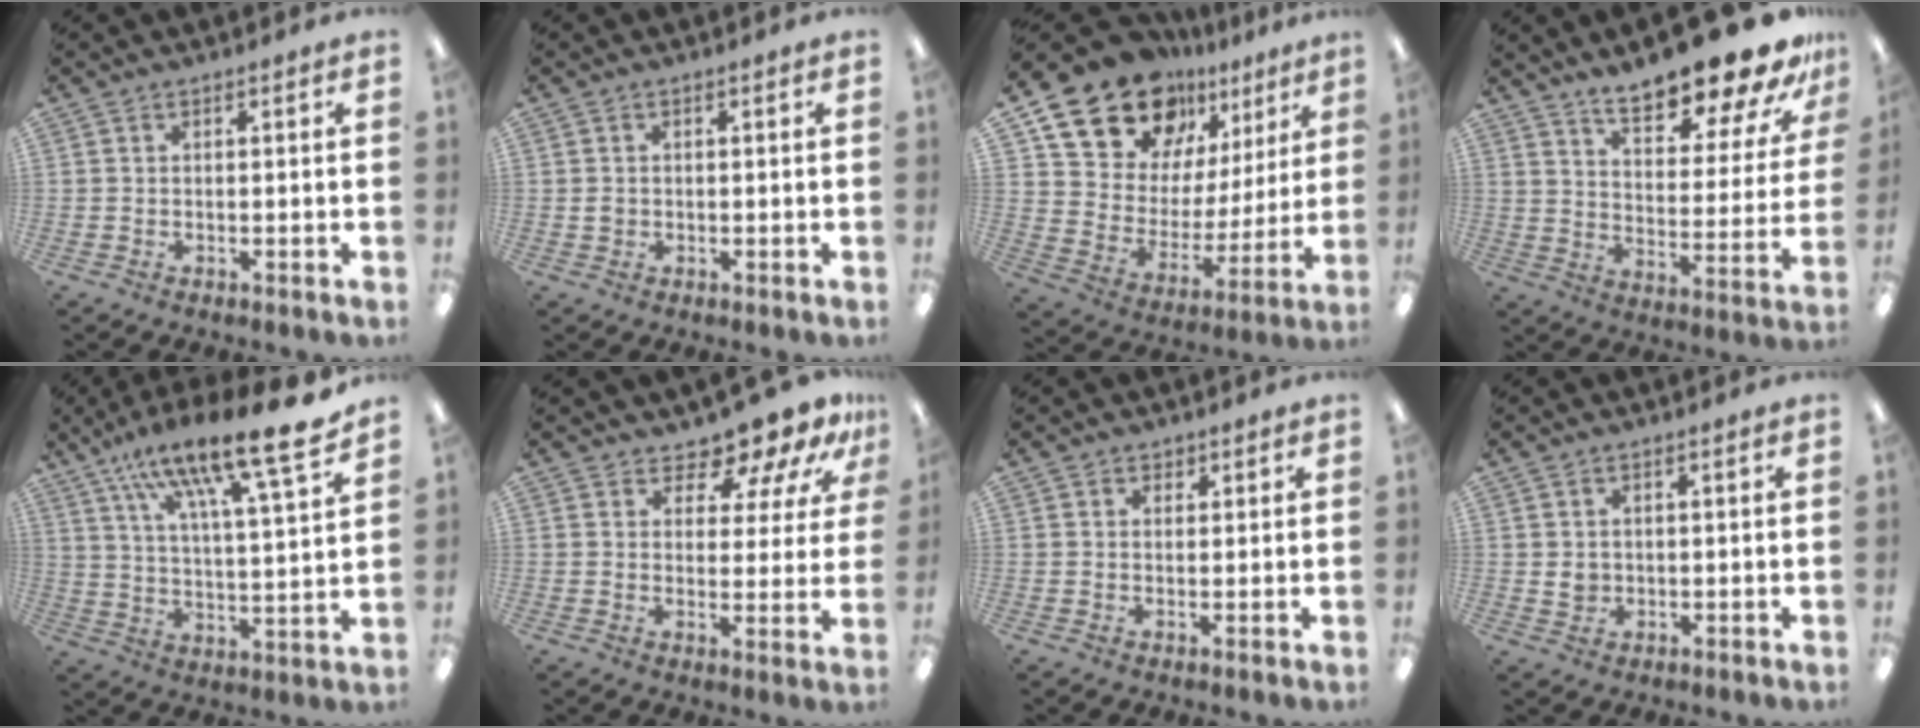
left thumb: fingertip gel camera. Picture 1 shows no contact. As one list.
[{"total": 1.3, "force": [0.1, 1.2, 0.5], "torque": [-0.009, 0.005, -0.001]}, {"total": 18.8, "force": [15.2, 9.7, 5.3], "torque": [-0.118, -0.116, 0.281]}, {"total": 19.2, "force": [16.0, 4.9, 9.4], "torque": [-0.139, -0.116, 0.268]}, {"total": 17.4, "force": [13.4, 2.9, 10.6], "torque": [-0.174, -0.088, 0.217]}, {"total": 10.6, "force": [9.0, 3.9, 4.0], "torque": [-0.062, -0.072, 0.159]}, {"total": 1.8, "force": [1.2, 1.3, 0.1], "torque": [0.006, -0.001, 0.019]}, {"total": 2.6, "force": [0.4, 2.3, 1.1], "torque": [-0.014, 0.000, 0.006]}]